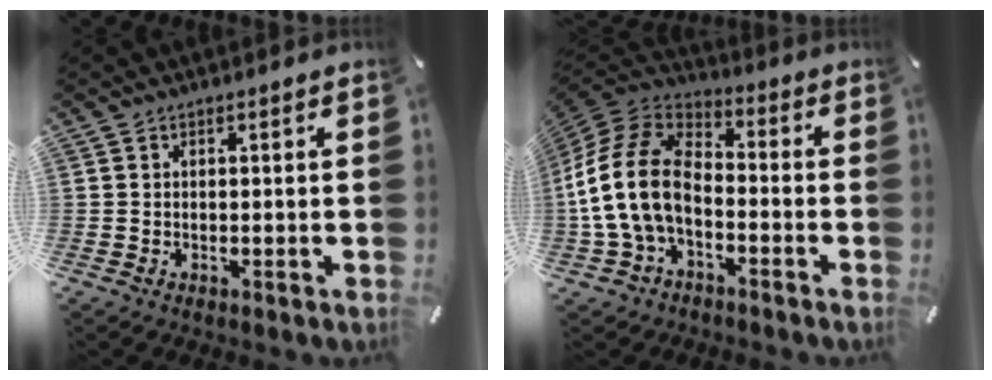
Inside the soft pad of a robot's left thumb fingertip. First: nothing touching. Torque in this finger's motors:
{"motor_torque": [0.25, 2.64, 2.61, 0.16, 0.41]}